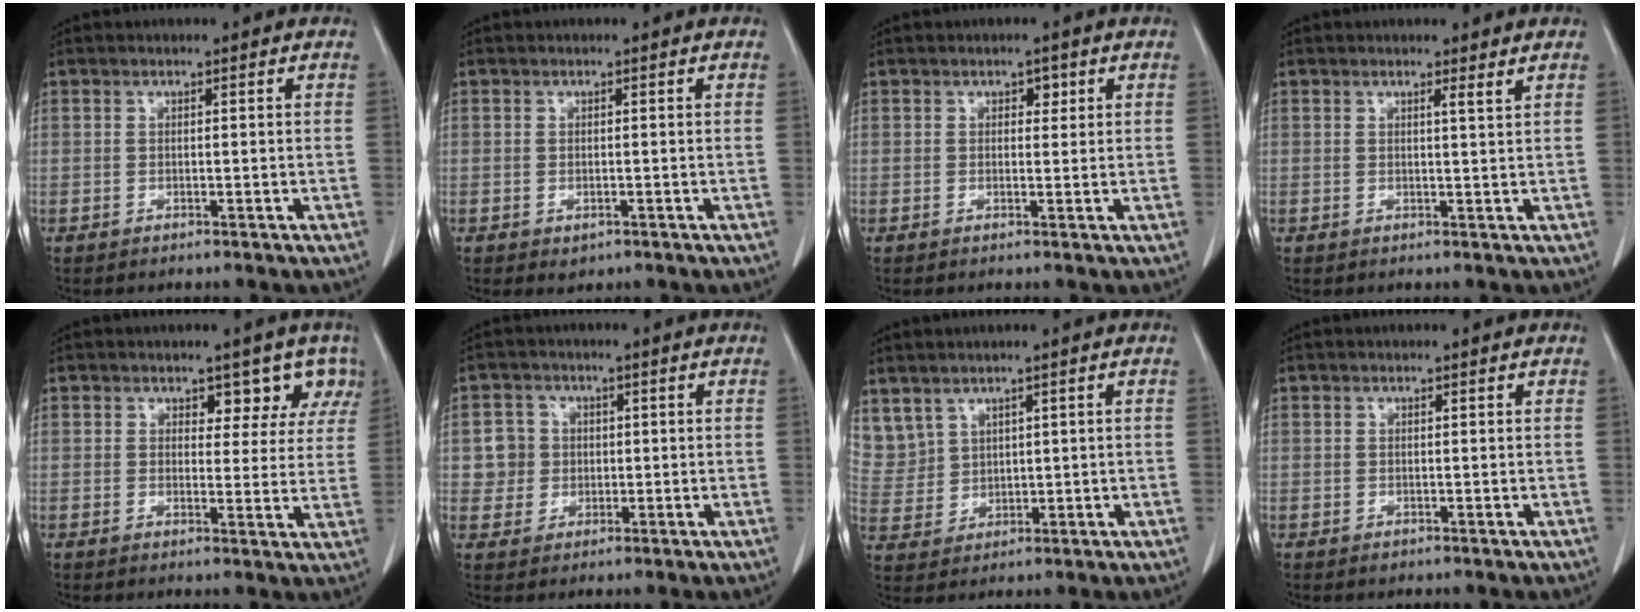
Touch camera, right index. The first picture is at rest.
{"total": 1.3, "force": [-0.6, 0.9, 0.8], "torque": [-0.007, -0.001, -0.001]}
{"total": 1.4, "force": [0.6, 1.0, 0.8], "torque": [-0.006, 0.001, 0.007]}
{"total": 1.0, "force": [0.8, -0.3, 0.6], "torque": [-0.023, -0.010, 0.013]}
{"total": 5.2, "force": [3.7, 3.1, 1.9], "torque": [0.002, -0.003, 0.033]}
{"total": 4.4, "force": [0.4, 4.4, 0.3], "torque": [0.002, 0.015, 0.012]}
{"total": 8.0, "force": [4.9, 6.2, 1.5], "torque": [-0.055, 0.019, 0.124]}
{"total": 0.5, "force": [-0.1, 0.5, 0.0], "torque": [0.003, 0.003, -0.003]}